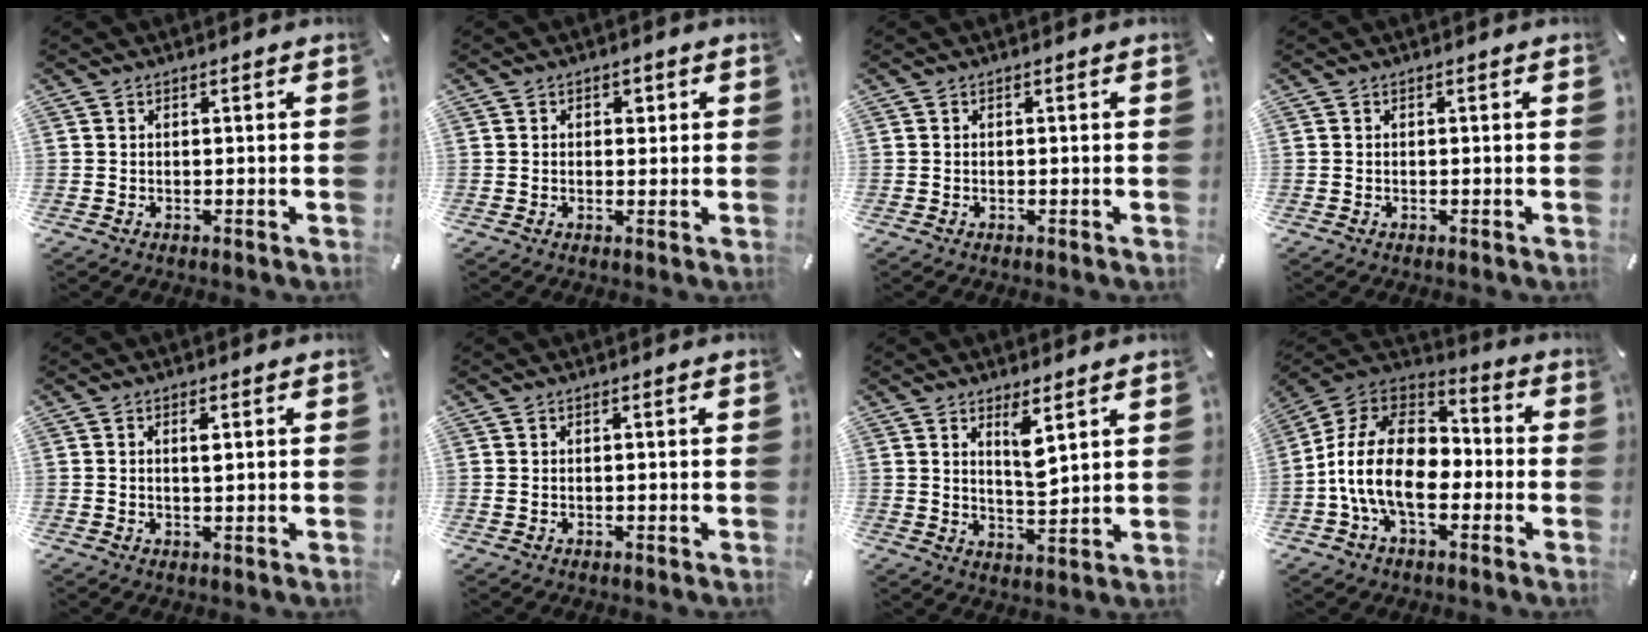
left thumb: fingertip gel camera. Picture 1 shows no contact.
{"total": 2.0, "force": [0.4, 1.6, 1.1], "torque": [-0.008, 0.001, 0.001]}
{"total": 0.0}
{"total": 0.0}
{"total": 2.2, "force": [0.5, 0.8, 2.0], "torque": [-0.033, 0.000, 0.004]}
{"total": 0.5, "force": [-0.1, 0.3, 0.4], "torque": [-0.009, 0.000, -0.002]}
{"total": 6.4, "force": [3.8, 1.7, 4.8], "torque": [-0.082, -0.023, 0.061]}
{"total": 18.0, "force": [-5.1, 11.6, 12.8], "torque": [-0.257, 0.033, -0.090]}